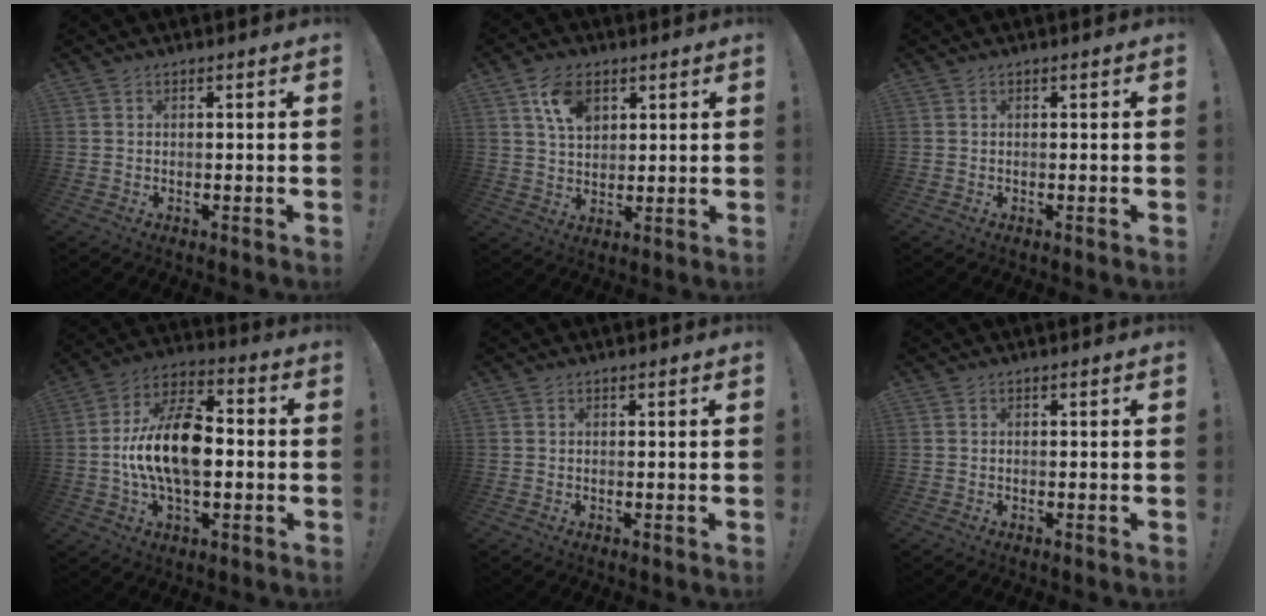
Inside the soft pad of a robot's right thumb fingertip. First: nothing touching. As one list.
[{"total": 9.8, "force": [5.0, 6.6, 5.0], "torque": [-0.075, -0.013, 0.095]}, {"total": 0.0}, {"total": 18.1, "force": [-1.2, 10.4, 14.8], "torque": [-0.275, 0.009, -0.022]}, {"total": 0.0}, {"total": 0.0}]